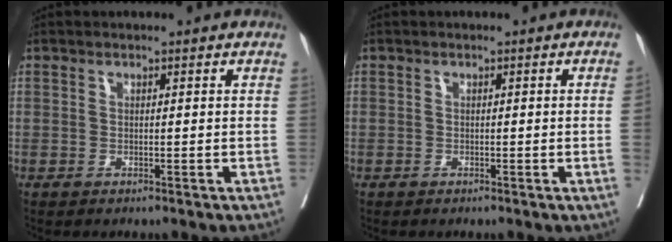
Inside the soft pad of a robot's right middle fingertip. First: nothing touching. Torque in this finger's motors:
{"motor_torque": [1.06, -1.08, -0.10, -0.21]}